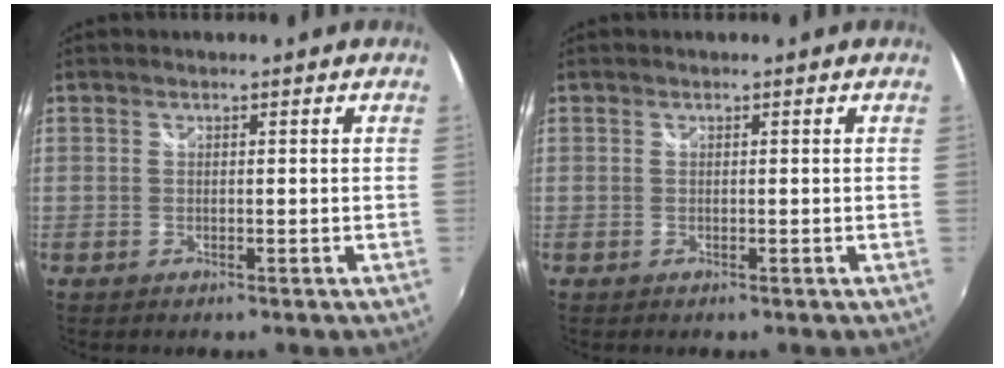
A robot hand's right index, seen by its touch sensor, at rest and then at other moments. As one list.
[{"total": 0.0}]